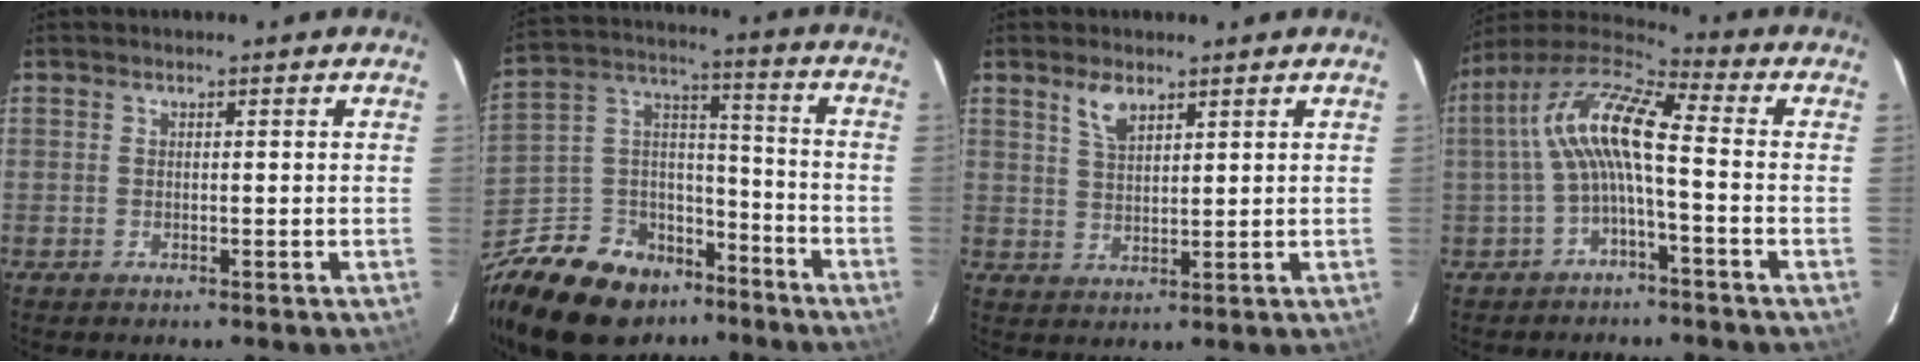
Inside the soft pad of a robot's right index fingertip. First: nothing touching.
{"total": 22.8, "force": [-15.8, 13.3, 9.8], "torque": [-0.236, 0.052, -0.247]}
{"total": 4.2, "force": [2.8, 1.8, 2.6], "torque": [-0.048, 0.003, 0.056]}
{"total": 11.0, "force": [-0.9, 2.1, 10.8], "torque": [-0.218, 0.021, -0.023]}